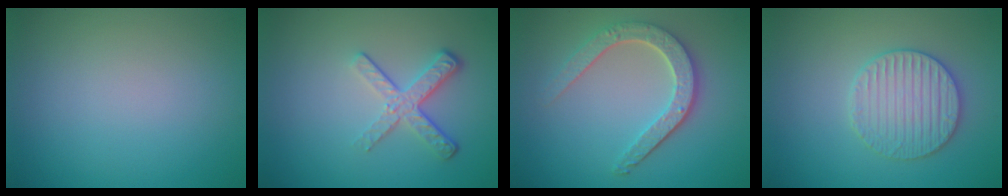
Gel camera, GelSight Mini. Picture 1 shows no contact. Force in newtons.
{"total": 3.5, "press": 2.6, "slide": 2.4}
{"total": 4.5, "press": 3.5, "slide": 2.7}
{"total": 3.6, "press": 3.5, "slide": 0.9}